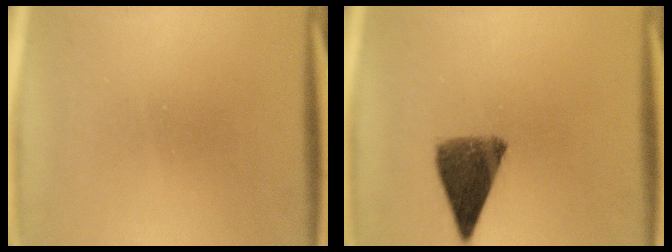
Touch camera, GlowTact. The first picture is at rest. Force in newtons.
{"total": 8.8}